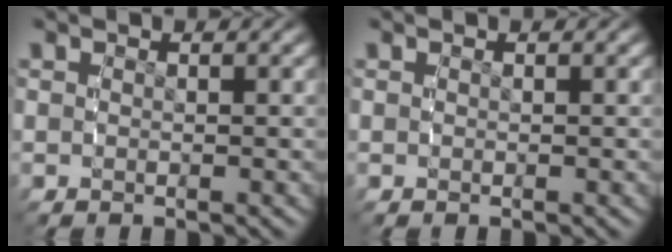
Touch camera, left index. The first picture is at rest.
{"total": 0.0}